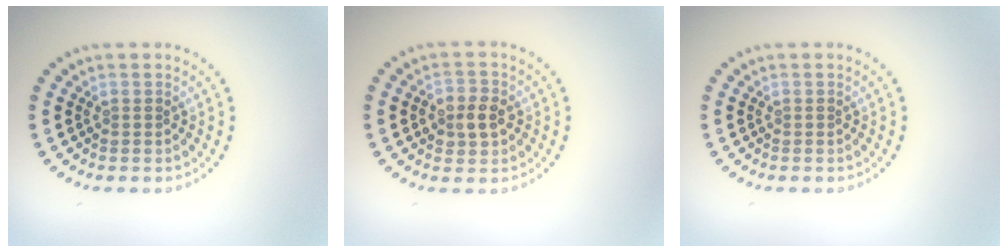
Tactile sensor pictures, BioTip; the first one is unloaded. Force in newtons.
{"total": 2.8, "press": 2.8, "slide": 0.3}
{"total": 0.0}